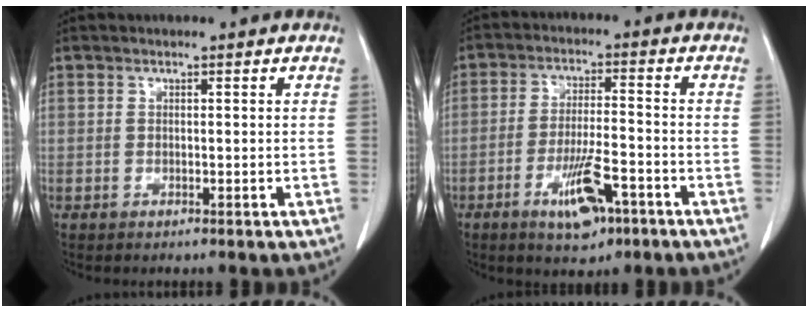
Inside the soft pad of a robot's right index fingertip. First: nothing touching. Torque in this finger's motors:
{"motor_torque": [0.00, -0.07, 0.12, 0.03]}